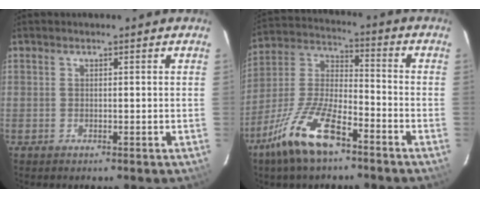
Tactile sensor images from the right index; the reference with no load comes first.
{"total": 14.9, "force": [-9.4, 4.9, 10.4], "torque": [-0.228, -0.007, -0.181]}